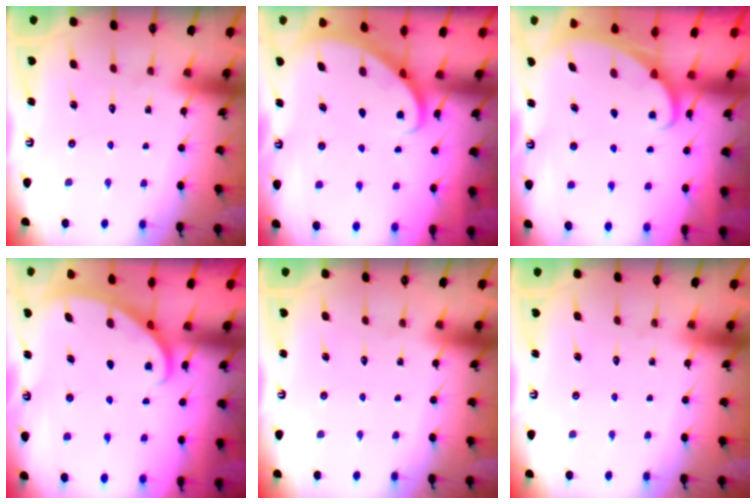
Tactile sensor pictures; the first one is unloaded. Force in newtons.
{"total": 2.9, "press": 2.9, "slide": 0.2}
{"total": 1.5, "press": 1.5, "slide": 0.1}
{"total": 2.5, "press": 2.5, "slide": 0.2}
{"total": 0.0}
{"total": 0.0}